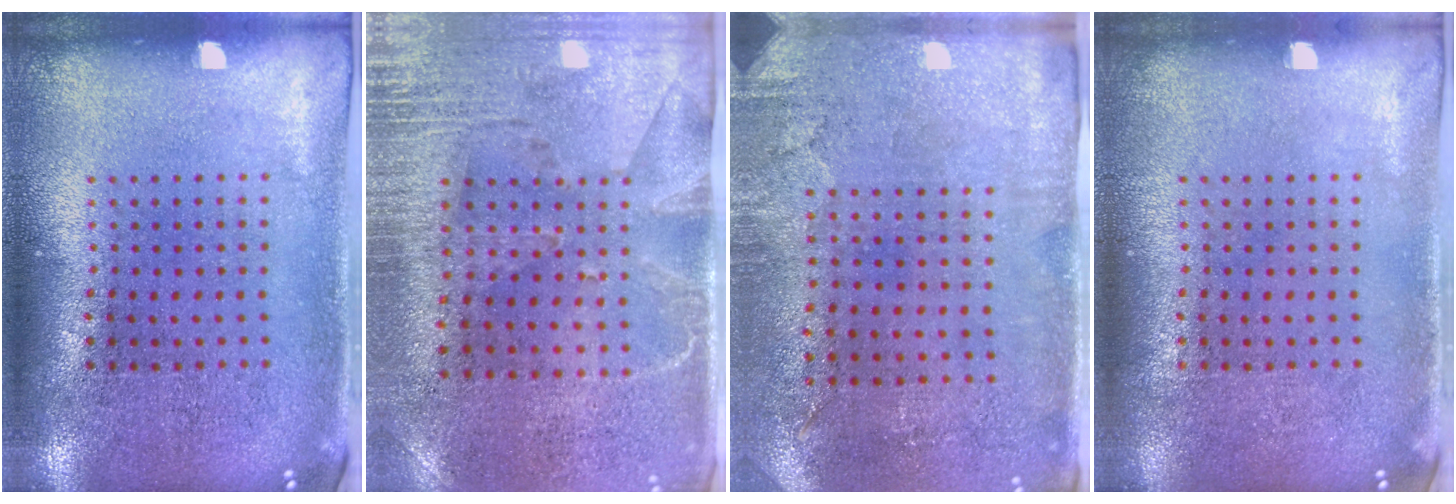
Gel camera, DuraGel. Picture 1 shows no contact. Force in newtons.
{"total": 2.8, "press": 2.4, "slide": 1.5}
{"total": 2.9, "press": 2.4, "slide": 1.7}
{"total": 0.0}